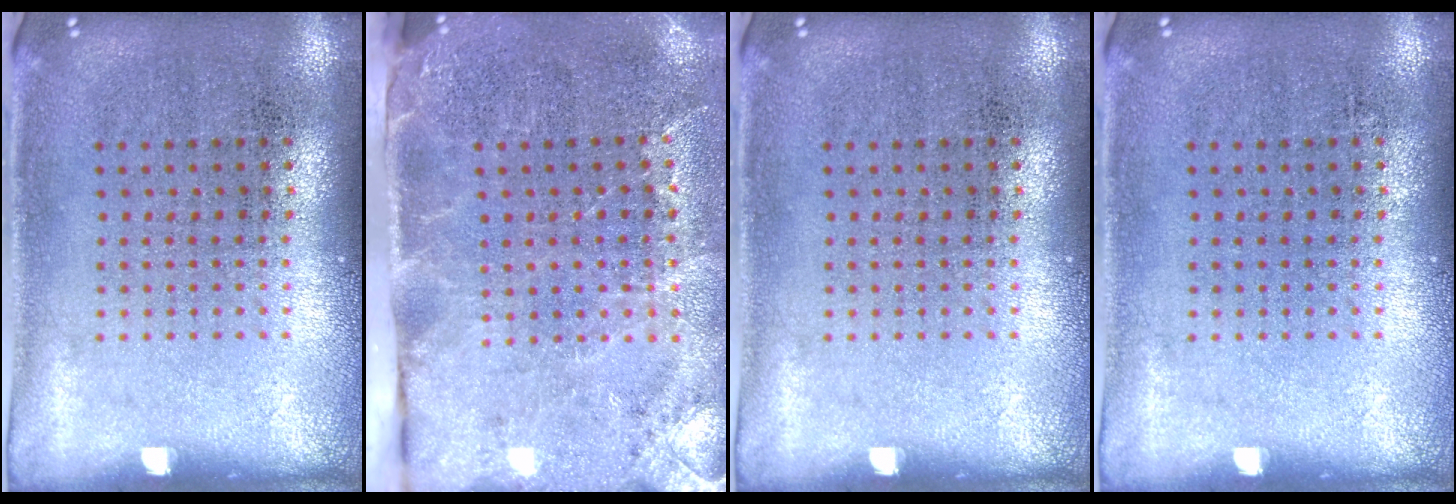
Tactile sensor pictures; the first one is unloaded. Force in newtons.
{"total": 3.9, "press": 3.2, "slide": 2.3}
{"total": 0.0}
{"total": 0.0}